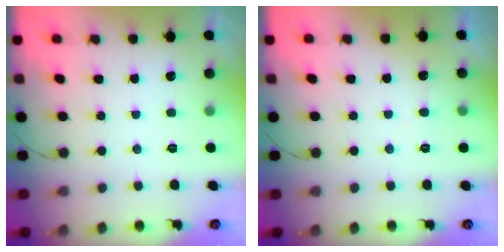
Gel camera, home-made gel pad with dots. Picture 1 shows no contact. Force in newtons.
{"total": 3.2, "press": 3.2, "slide": 0.2}